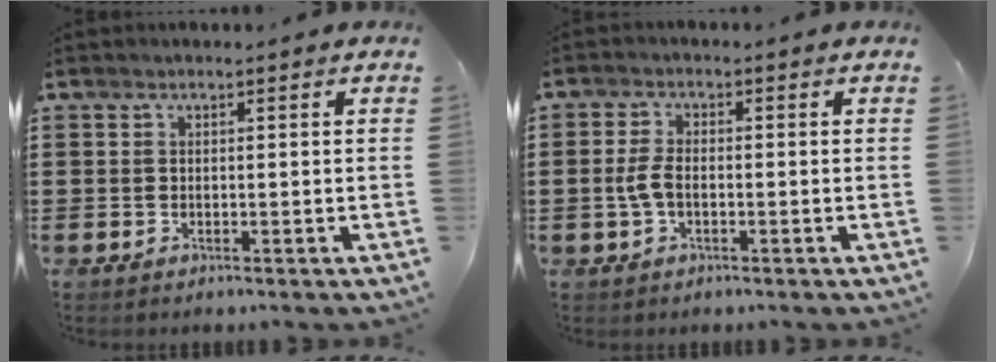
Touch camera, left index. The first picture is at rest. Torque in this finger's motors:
{"motor_torque": [0.40, 0.40, 0.15, 0.03]}